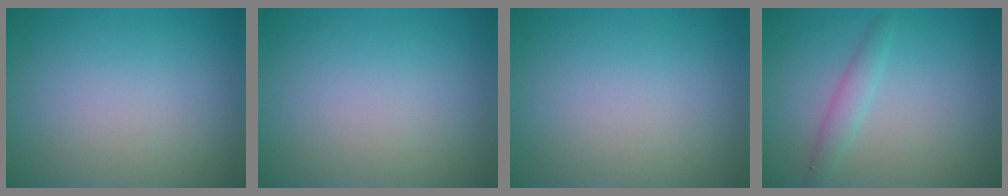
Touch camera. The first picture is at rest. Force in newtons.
{"total": 0.0}
{"total": 0.0}
{"total": 1.6, "press": 1.6, "slide": 0.0}